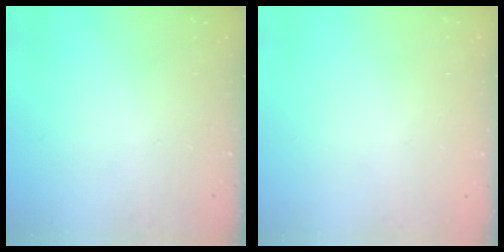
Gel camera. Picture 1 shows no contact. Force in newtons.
{"total": 0.7, "press": 0.6, "slide": 0.3}